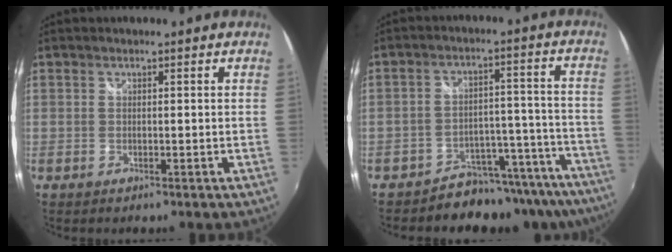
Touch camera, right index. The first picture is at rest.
{"total": 17.6, "force": [-15.7, 6.6, 4.6], "torque": [-0.047, 0.034, -0.217]}